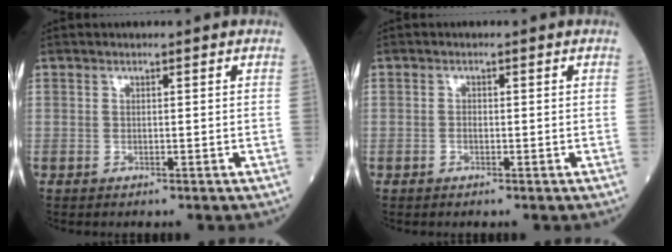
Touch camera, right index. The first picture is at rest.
{"total": 0.6, "force": [-0.3, 0.2, 0.5], "torque": [-0.008, 0.002, -0.006]}